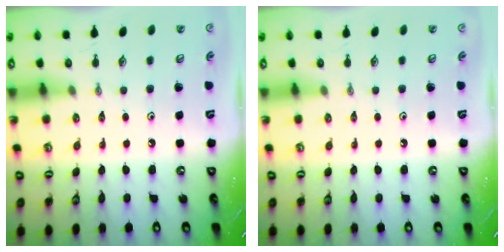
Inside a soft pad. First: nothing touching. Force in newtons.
{"total": 0.0}